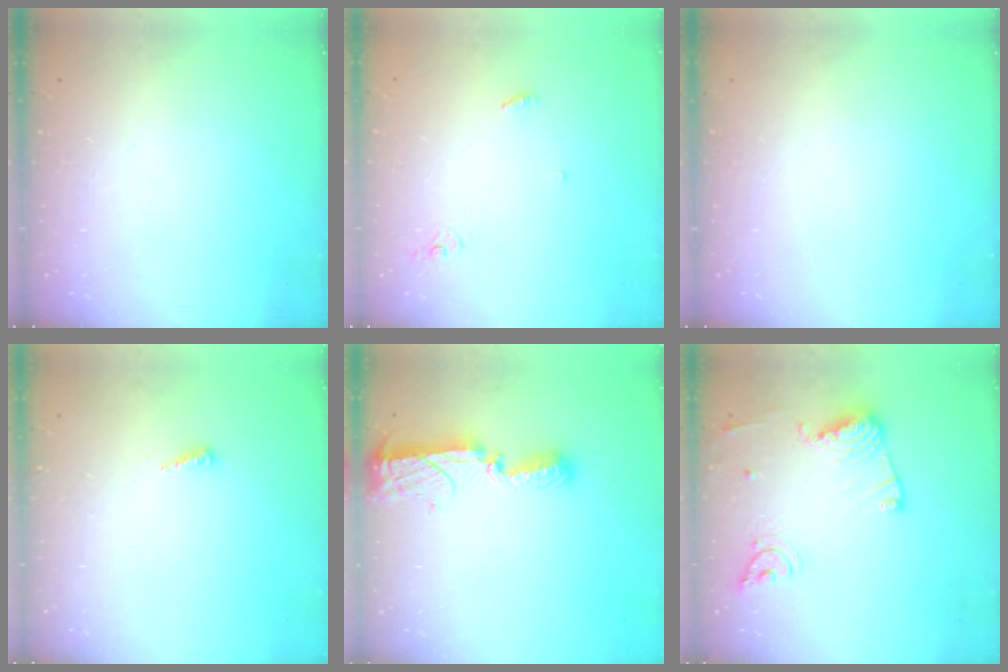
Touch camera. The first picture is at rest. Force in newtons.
{"total": 3.1, "press": 3.1, "slide": 0.2}
{"total": 0.0}
{"total": 3.1, "press": 3.1, "slide": 0.2}
{"total": 8.7, "press": 8.7, "slide": 0.7}
{"total": 14.5, "press": 14.5, "slide": 1.3}